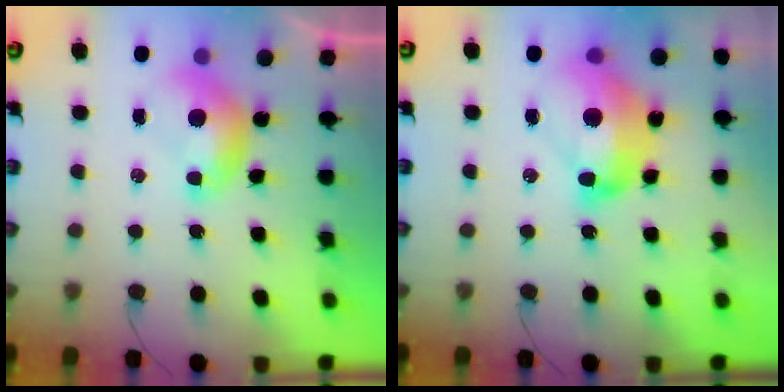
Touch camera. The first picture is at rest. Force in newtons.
{"total": 11.5, "press": 11.4, "slide": 1.3}